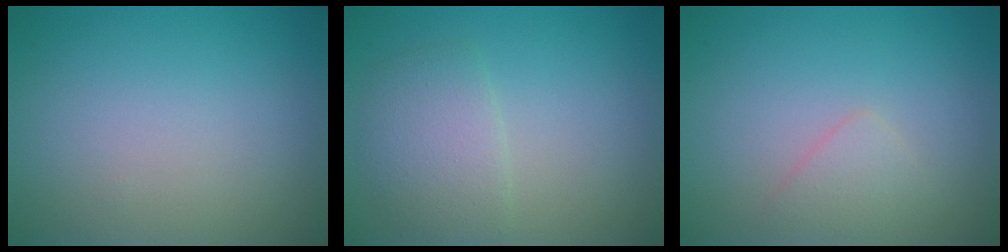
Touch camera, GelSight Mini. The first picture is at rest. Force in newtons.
{"total": 2.9, "press": 2.9, "slide": 0.1}
{"total": 1.5, "press": 1.5, "slide": 0.0}